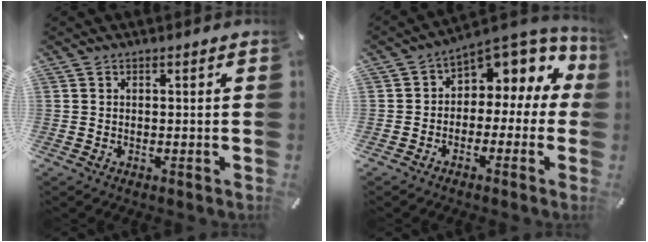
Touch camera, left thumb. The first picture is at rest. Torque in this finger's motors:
{"motor_torque": [0.27, 0.30, 0.59, 0.42, 0.12]}